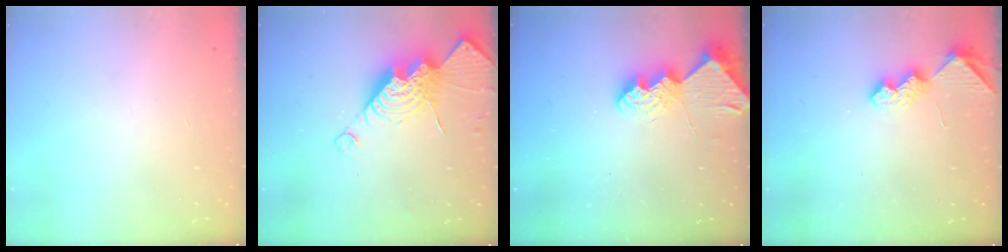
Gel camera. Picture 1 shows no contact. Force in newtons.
{"total": 14.6, "press": 14.6, "slide": 1.1}
{"total": 9.1, "press": 9.0, "slide": 0.7}
{"total": 6.6, "press": 6.6, "slide": 0.3}